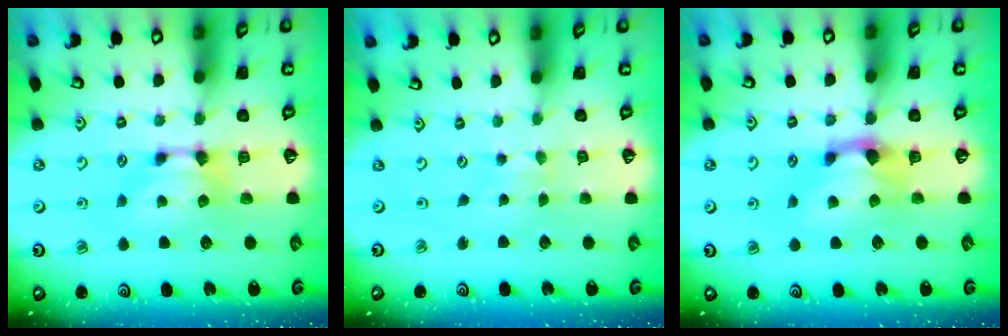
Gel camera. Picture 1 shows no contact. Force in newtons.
{"total": 3.1, "press": 3.1, "slide": 0.2}
{"total": 1.2, "press": 0.5, "slide": 1.1}